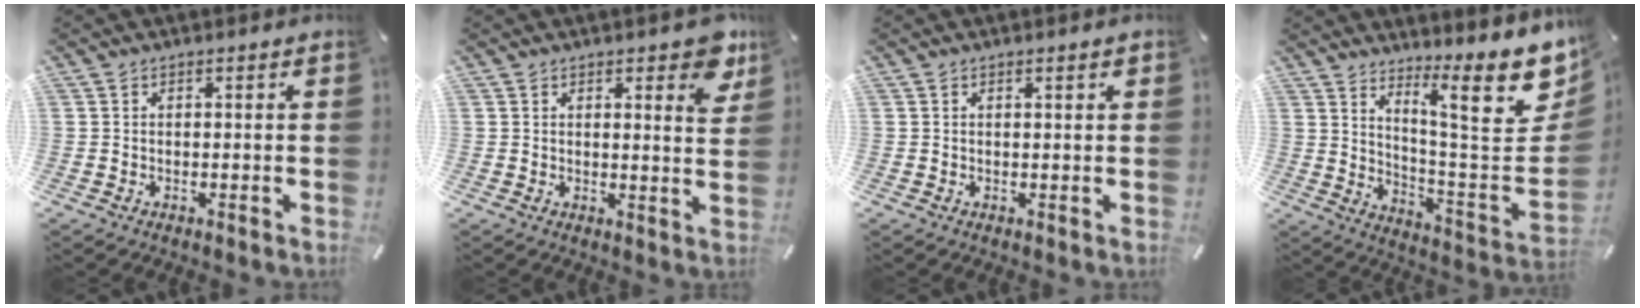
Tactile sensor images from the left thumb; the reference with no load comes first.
{"total": 6.9, "force": [4.6, 2.3, 4.6], "torque": [-0.052, -0.031, 0.074]}
{"total": 1.0, "force": [0.5, 0.1, 0.8], "torque": [-0.017, 0.000, 0.007]}
{"total": 19.4, "force": [12.2, 5.1, 14.3], "torque": [-0.196, -0.102, 0.188]}